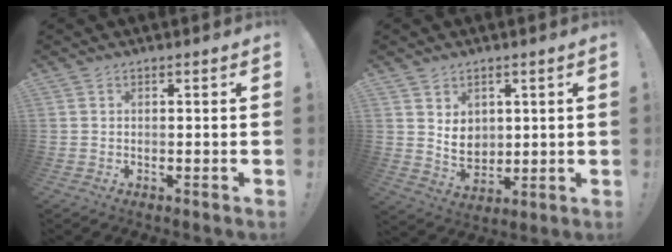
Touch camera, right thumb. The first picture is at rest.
{"total": 7.3, "force": [2.8, 6.1, 2.8], "torque": [-0.028, -0.027, 0.057]}